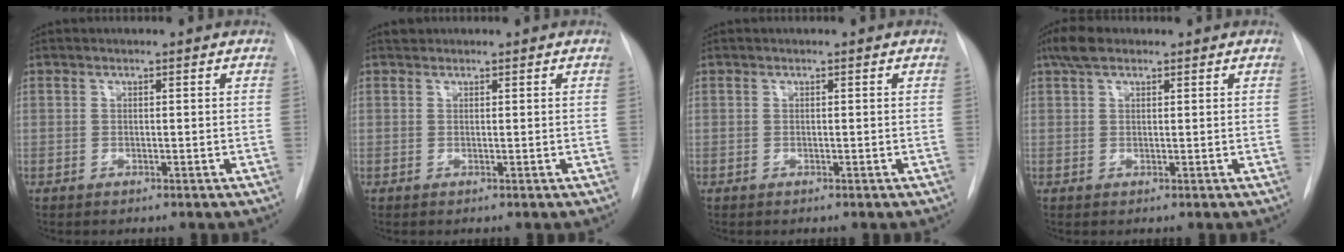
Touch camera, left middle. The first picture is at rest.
{"total": 0.7, "force": [0.7, 0.3, -0.1], "torque": [-0.003, 0.008, 0.011]}
{"total": 0.0}
{"total": 3.5, "force": [2.4, 1.5, 2.1], "torque": [-0.049, 0.019, 0.047]}